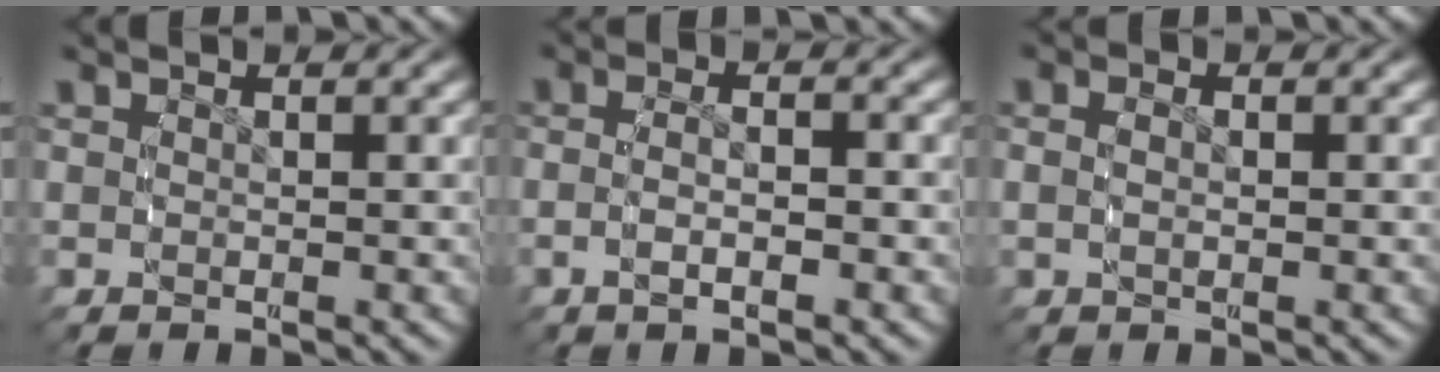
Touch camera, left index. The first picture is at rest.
{"total": 2.8, "force": [-0.9, 1.0, 2.5], "torque": [-0.051, 0.006, -0.020]}
{"total": 1.8, "force": [0.0, 1.1, 1.5], "torque": [-0.031, 0.001, 0.001]}